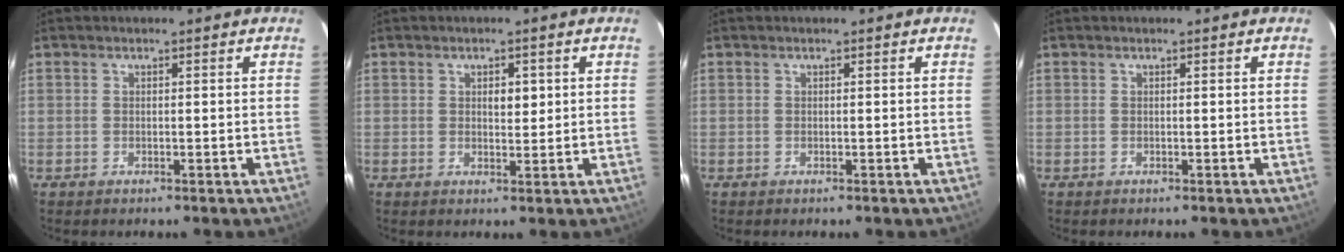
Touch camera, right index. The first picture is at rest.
{"total": 2.4, "force": [0.7, 1.3, 1.9], "torque": [-0.026, 0.000, 0.012]}
{"total": 0.0}
{"total": 0.0}